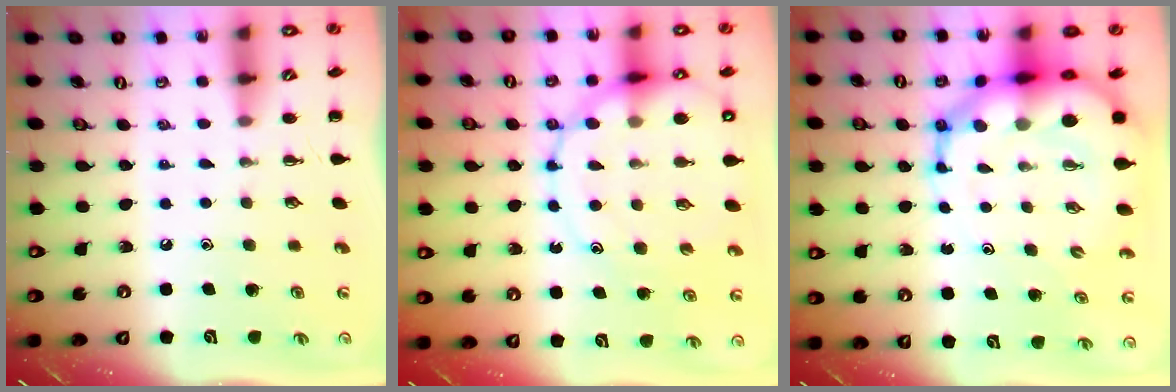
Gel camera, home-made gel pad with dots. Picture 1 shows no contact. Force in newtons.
{"total": 16.6, "press": 16.4, "slide": 2.5}
{"total": 14.3, "press": 13.8, "slide": 4.0}